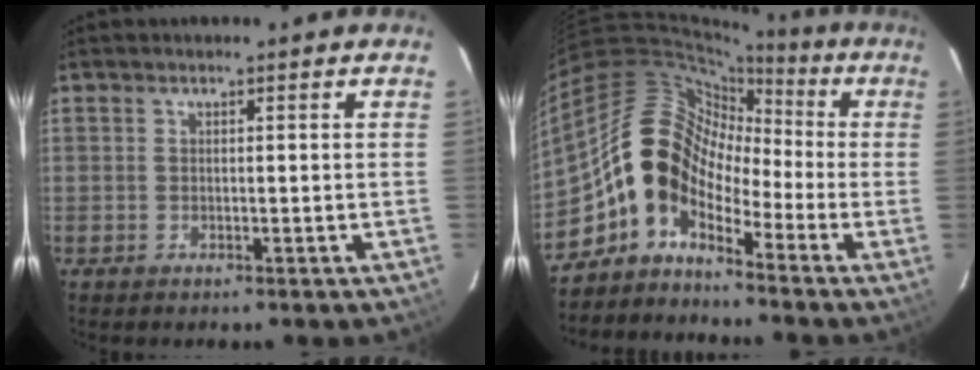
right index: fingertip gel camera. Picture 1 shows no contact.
{"total": 10.2, "force": [-4.7, 7.1, 5.6], "torque": [-0.084, 0.032, -0.115]}